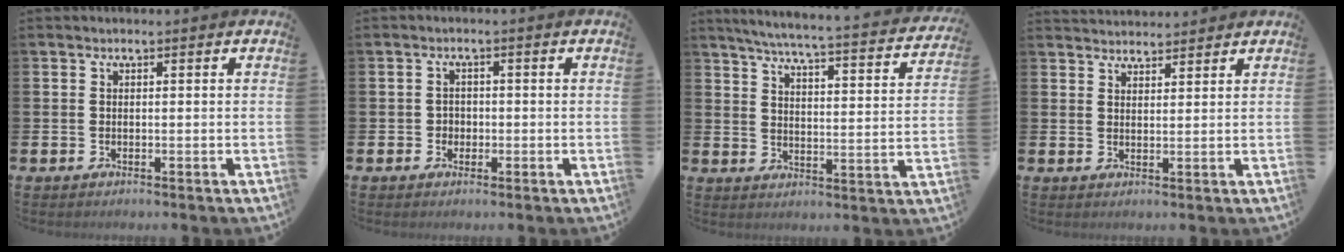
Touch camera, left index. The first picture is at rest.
{"total": 1.6, "force": [-0.3, 1.6, 0.3], "torque": [-0.002, 0.003, -0.012]}
{"total": 5.1, "force": [4.7, -0.1, 2.1], "torque": [-0.063, -0.040, 0.073]}
{"total": 2.9, "force": [2.8, 0.5, -0.1], "torque": [-0.004, -0.011, 0.052]}